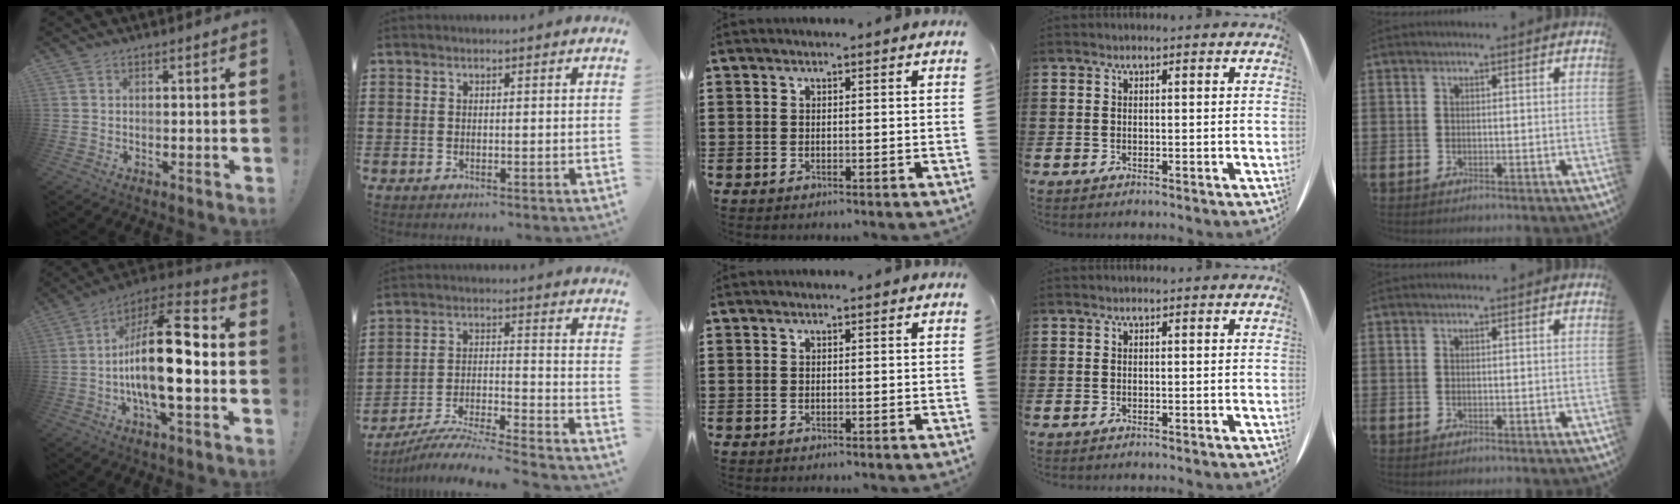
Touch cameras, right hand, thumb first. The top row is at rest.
{"thumb": {"total": 22.7, "force": [-2.6, 8.0, 21.1], "torque": [-0.367, 0.014, -0.047]}, "index": {"total": 6.3, "force": [-6.0, -0.3, 1.9], "torque": [-0.038, -0.012, -0.124]}}